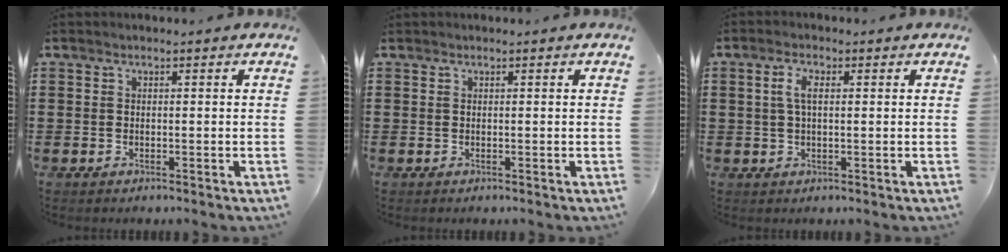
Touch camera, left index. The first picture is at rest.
{"total": 0.0}
{"total": 3.3, "force": [0.6, 1.4, 3.0], "torque": [-0.069, 0.006, 0.006]}